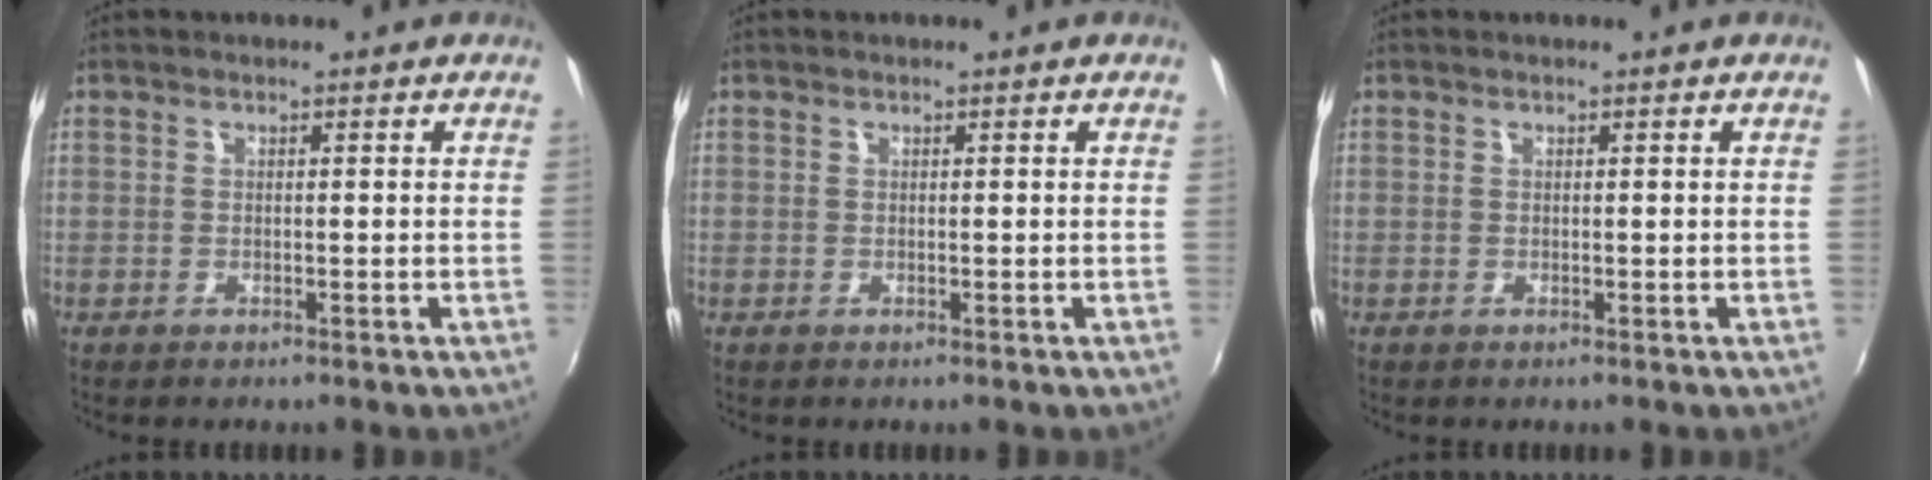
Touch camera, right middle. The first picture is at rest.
{"total": 0.0}
{"total": 0.0}